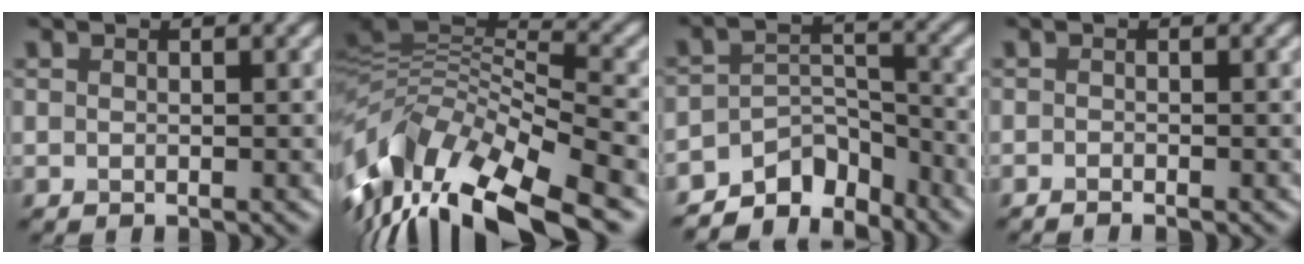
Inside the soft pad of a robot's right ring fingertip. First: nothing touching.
{"total": 13.1, "force": [-6.0, 5.6, 10.2], "torque": [-0.216, 0.010, -0.110]}
{"total": 6.5, "force": [-5.5, 2.7, 2.2], "torque": [-0.022, -0.003, -0.098]}
{"total": 0.6, "force": [-0.5, 0.0, 0.3], "torque": [-0.004, -0.002, -0.011]}